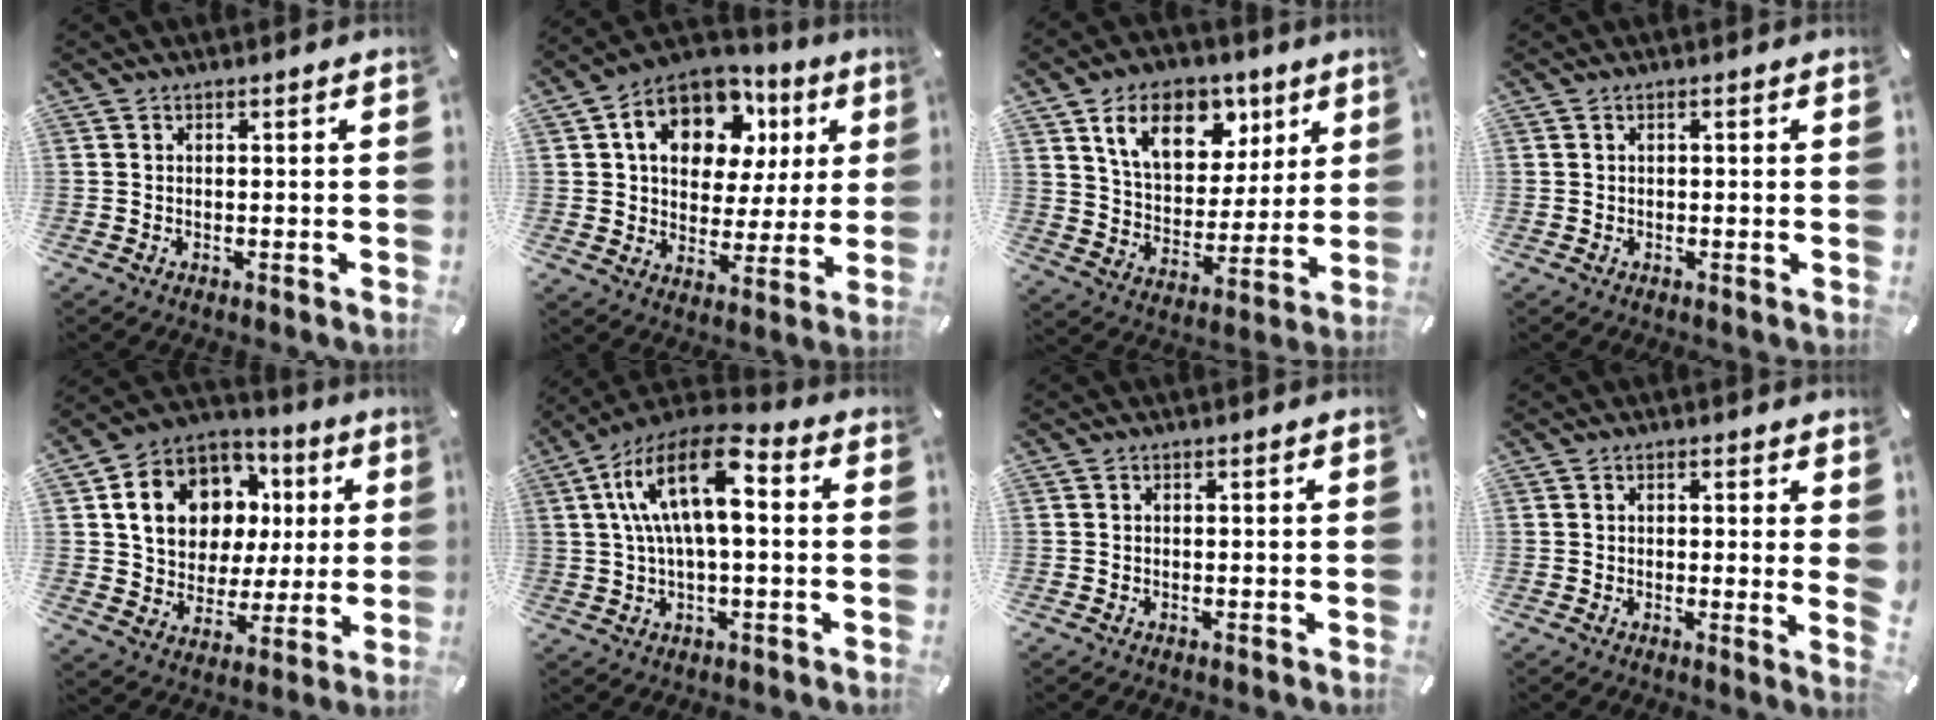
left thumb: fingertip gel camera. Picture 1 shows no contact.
{"total": 15.7, "force": [7.3, 11.0, 8.4], "torque": [-0.148, -0.024, 0.133]}
{"total": 15.9, "force": [8.4, 10.8, 8.1], "torque": [-0.136, -0.026, 0.152]}
{"total": 0.9, "force": [0.0, 0.1, 0.9], "torque": [-0.016, -0.001, 0.000]}
{"total": 14.9, "force": [4.1, 12.6, 7.0], "torque": [-0.120, -0.014, 0.083]}
{"total": 15.7, "force": [3.3, 7.1, 13.5], "torque": [-0.272, -0.004, 0.056]}
{"total": 0.0}
{"total": 3.6, "force": [0.9, 0.4, 3.4], "torque": [-0.048, -0.013, 0.012]}